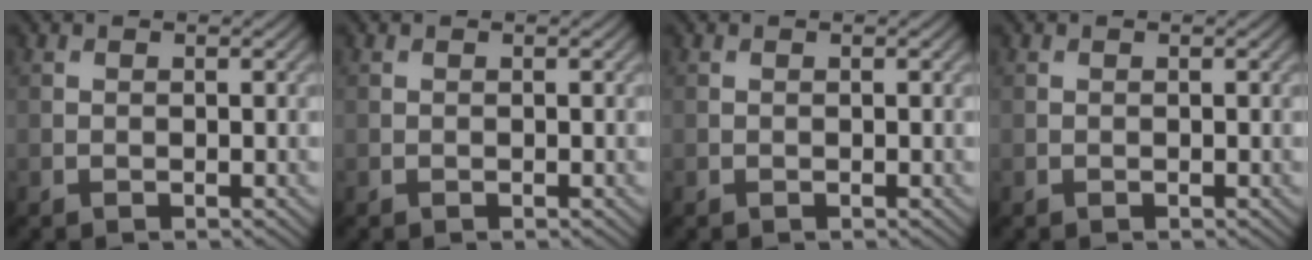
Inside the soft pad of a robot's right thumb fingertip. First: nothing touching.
{"total": 0.0}
{"total": 0.0}
{"total": 0.0}